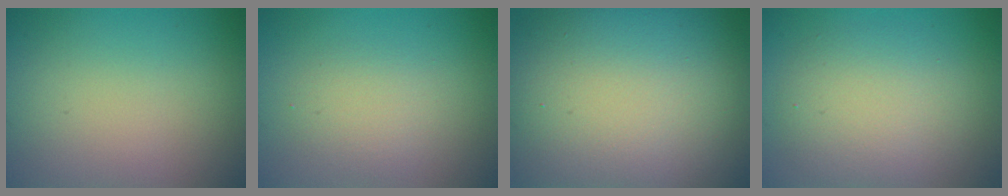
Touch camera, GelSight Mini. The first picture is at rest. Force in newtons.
{"total": 2.4, "press": 2.4, "slide": 0.0}
{"total": 18.3, "press": 18.3, "slide": 1.0}
{"total": 5.1, "press": 5.1, "slide": 0.3}